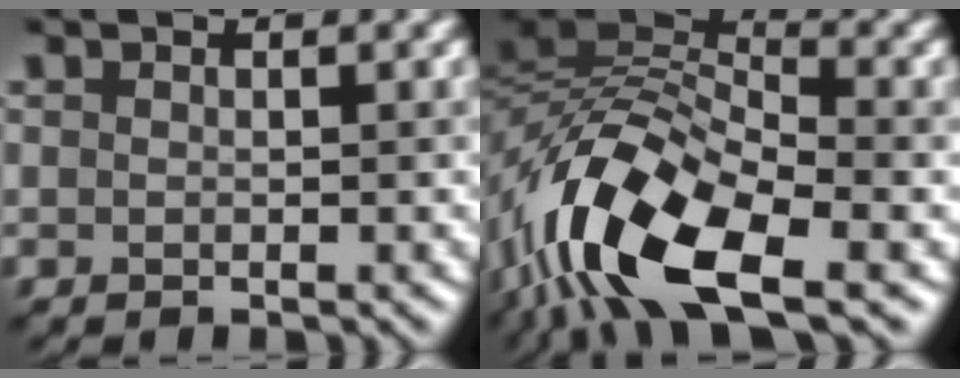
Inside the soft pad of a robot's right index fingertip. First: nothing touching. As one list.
[{"total": 13.2, "force": [-6.1, 5.4, 10.4], "torque": [-0.198, 0.005, -0.124]}]